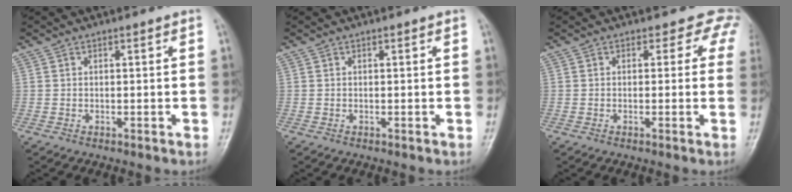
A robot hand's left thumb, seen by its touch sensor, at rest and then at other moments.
{"total": 0.0}
{"total": 3.8, "force": [2.5, 2.8, 0.5], "torque": [0.029, -0.007, -0.002]}